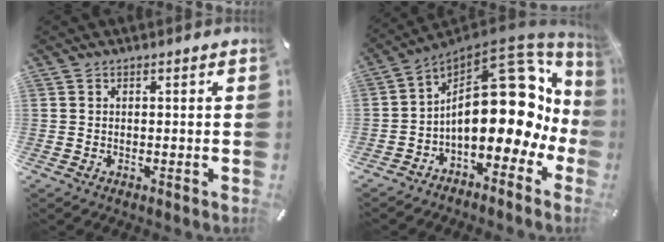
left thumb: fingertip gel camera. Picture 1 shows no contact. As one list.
[{"total": 27.2, "force": [3.6, 14.8, 22.5], "torque": [-0.356, -0.048, 0.069]}]